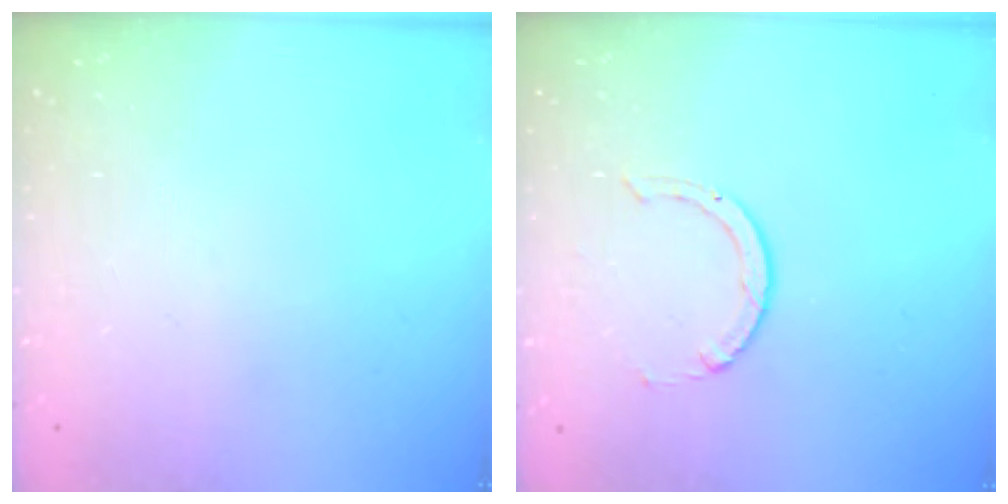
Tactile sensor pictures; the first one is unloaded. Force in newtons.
{"total": 2.0, "press": 2.0, "slide": 0.2}